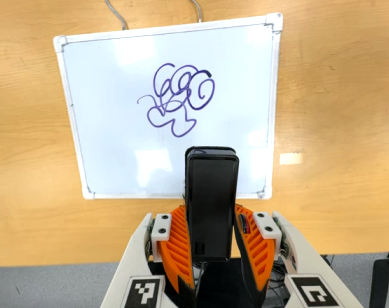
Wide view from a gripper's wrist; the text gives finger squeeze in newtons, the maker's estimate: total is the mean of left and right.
{"total": 5.1, "left": 3.3, "right": 6.8}